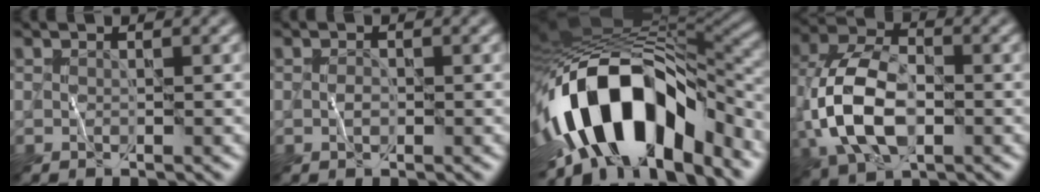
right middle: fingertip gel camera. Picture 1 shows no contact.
{"total": 0.5, "force": [-0.1, 0.3, 0.4], "torque": [-0.005, 0.003, -0.002]}
{"total": 15.6, "force": [-5.2, 8.1, 12.2], "torque": [-0.211, 0.011, -0.091]}
{"total": 9.4, "force": [-1.7, 5.7, 7.3], "torque": [-0.175, 0.001, -0.046]}